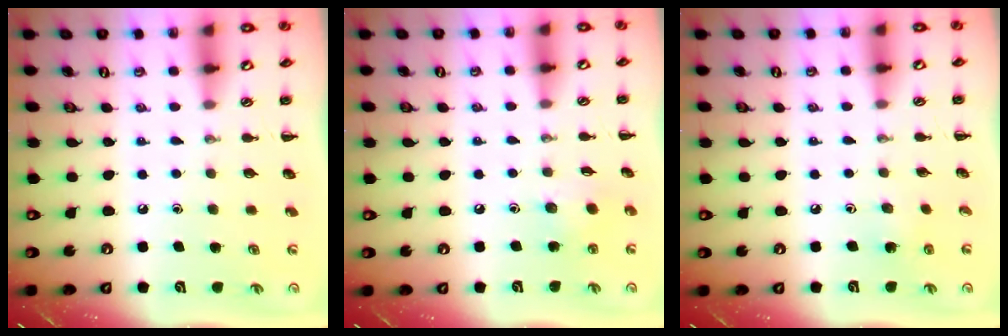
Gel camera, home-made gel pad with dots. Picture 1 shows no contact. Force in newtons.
{"total": 3.9, "press": 3.8, "slide": 0.7}
{"total": 3.7, "press": 3.5, "slide": 1.1}